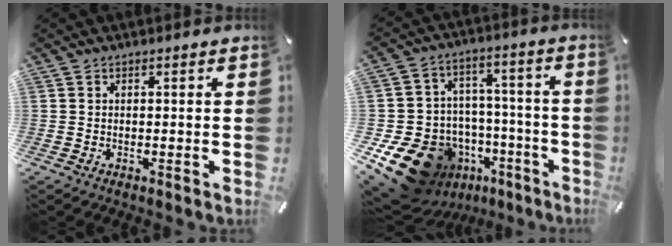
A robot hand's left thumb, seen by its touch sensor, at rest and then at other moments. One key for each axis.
{"total": 18.9, "fx": -10.3, "fy": 13.7, "fz": 8.0, "tx": -0.128, "ty": 0.058, "tz": -0.140}